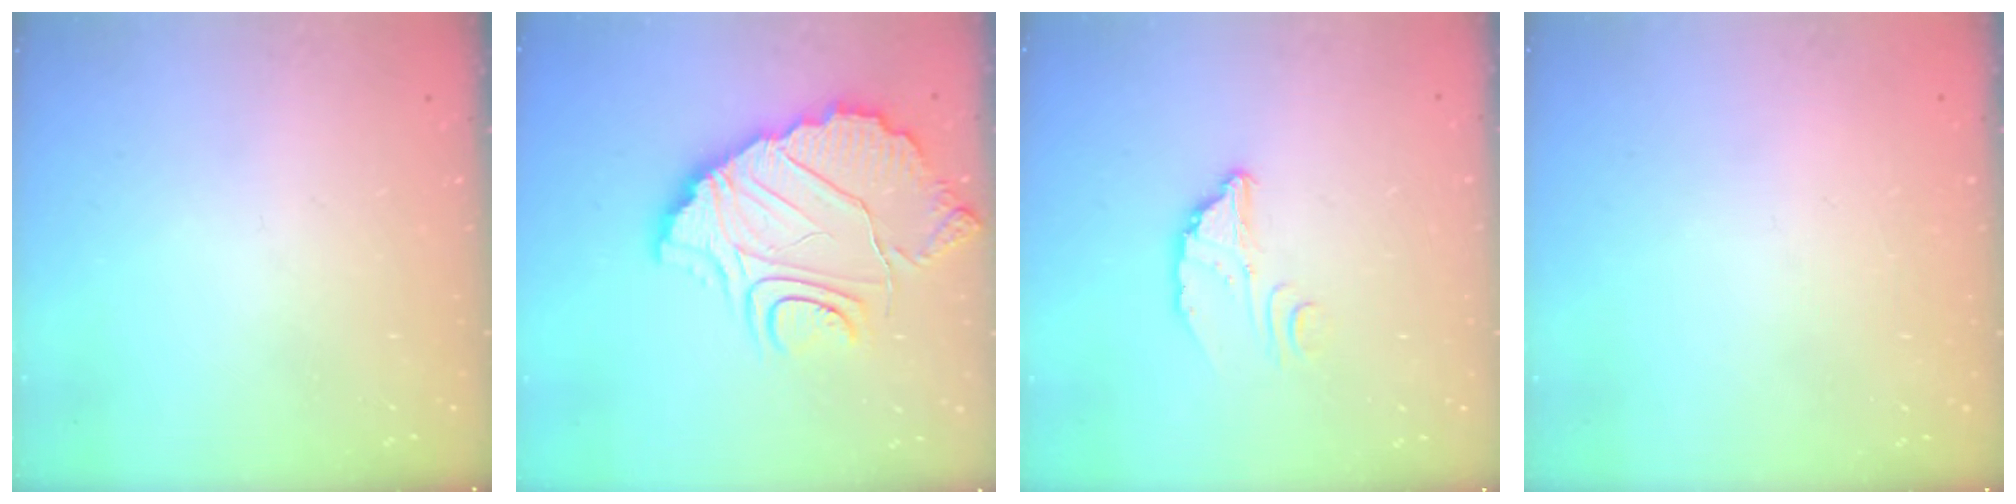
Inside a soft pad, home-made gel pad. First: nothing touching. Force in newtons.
{"total": 14.3, "press": 14.2, "slide": 1.1}
{"total": 3.8, "press": 3.8, "slide": 0.2}
{"total": 2.3, "press": 2.3, "slide": 0.1}